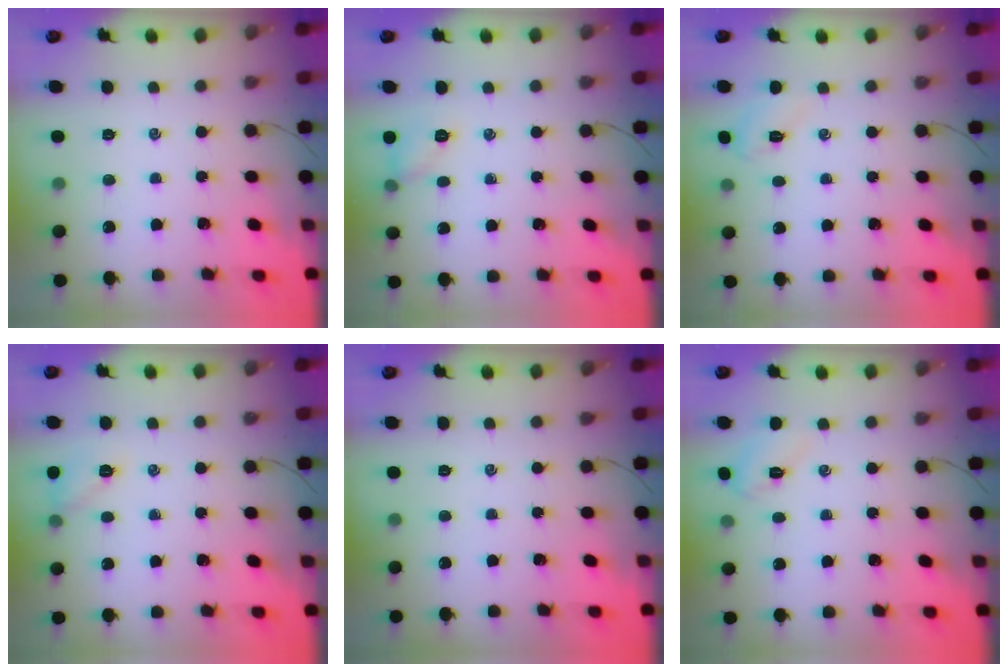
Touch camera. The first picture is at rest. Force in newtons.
{"total": 5.9, "press": 5.9, "slide": 0.8}
{"total": 3.6, "press": 3.5, "slide": 1.0}
{"total": 7.3, "press": 7.3, "slide": 1.1}
{"total": 0.0}
{"total": 3.4, "press": 3.3, "slide": 0.9}